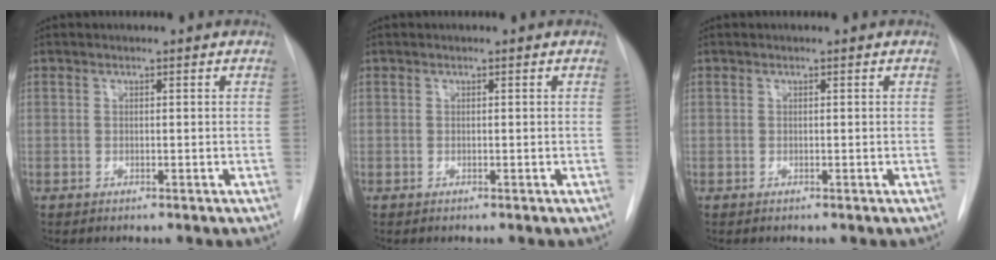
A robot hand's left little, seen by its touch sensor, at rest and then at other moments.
{"total": 0.0}
{"total": 0.0}